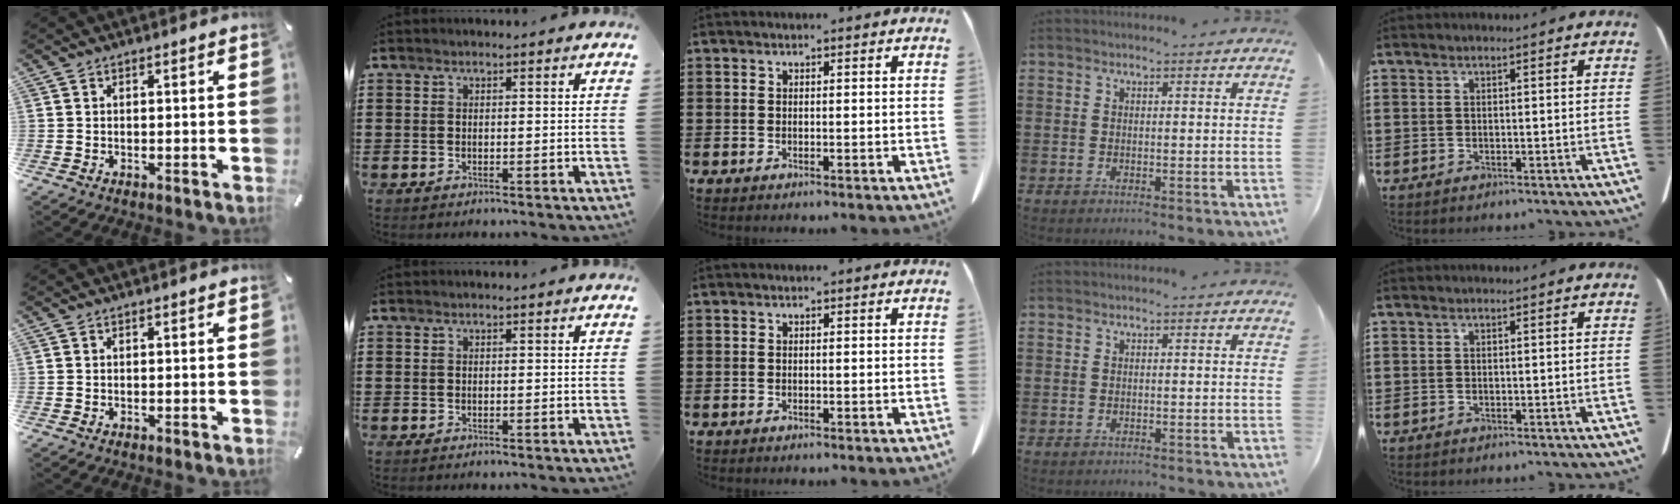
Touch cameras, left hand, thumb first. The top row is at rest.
{"ring": {"total": 0.6, "force": [-0.6, 0.1, 0.1], "torque": [-0.003, -0.001, -0.012]}}